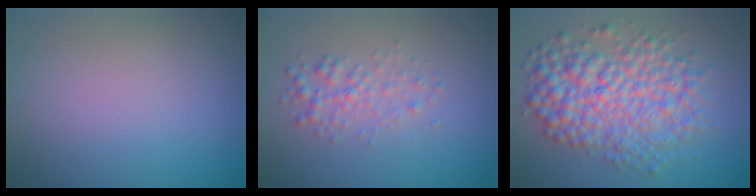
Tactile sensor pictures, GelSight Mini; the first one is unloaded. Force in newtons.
{"total": 2.1, "press": 2.1, "slide": 0.0}
{"total": 7.4, "press": 7.4, "slide": 0.1}